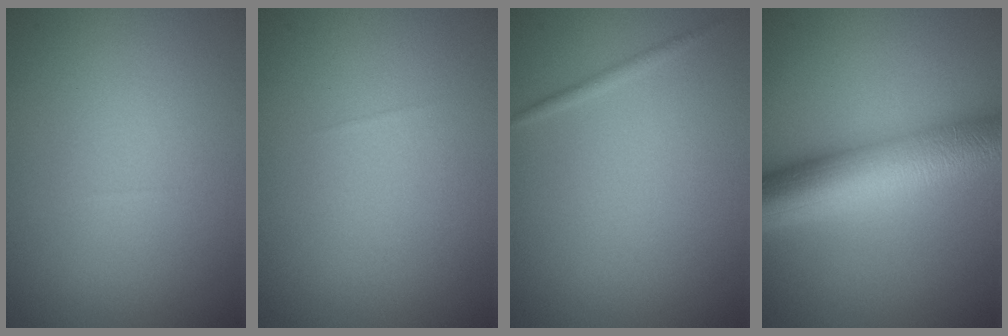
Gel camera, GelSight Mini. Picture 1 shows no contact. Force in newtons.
{"total": 0.0}
{"total": 0.7, "press": 0.7, "slide": 0.0}
{"total": 9.8, "press": 9.8, "slide": 0.2}